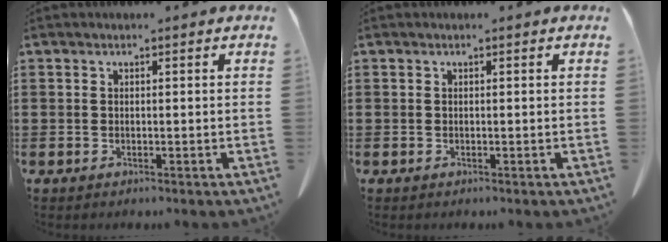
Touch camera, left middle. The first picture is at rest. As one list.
[{"total": 0.0}]